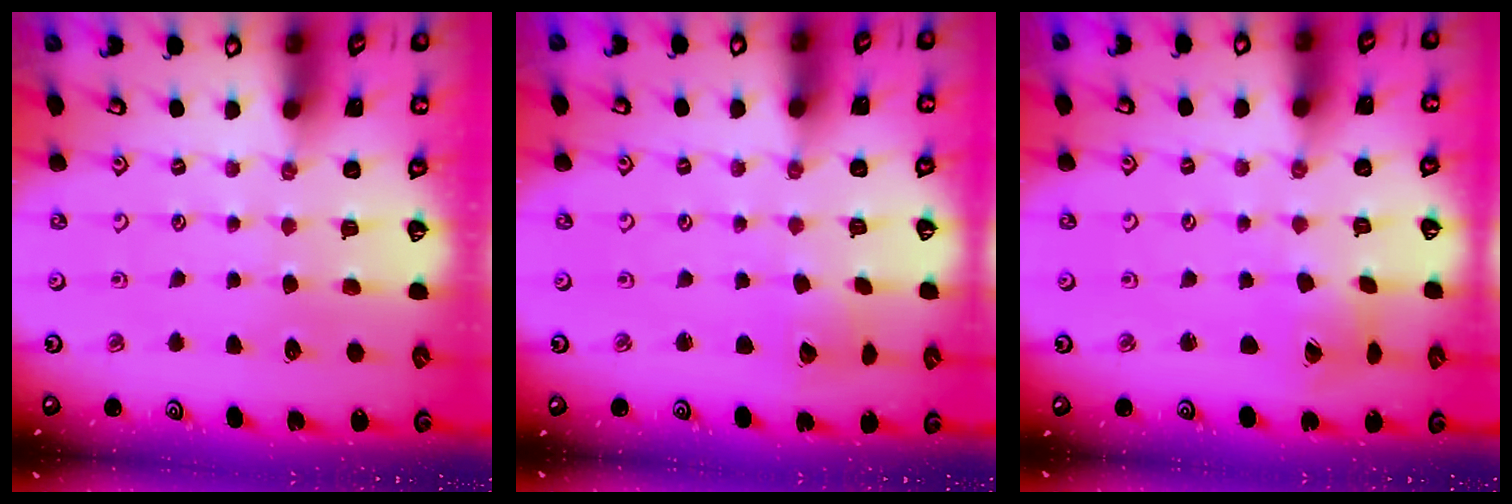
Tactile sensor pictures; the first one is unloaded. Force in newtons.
{"total": 2.9, "press": 2.9, "slide": 0.2}
{"total": 2.0, "press": 2.0, "slide": 0.3}